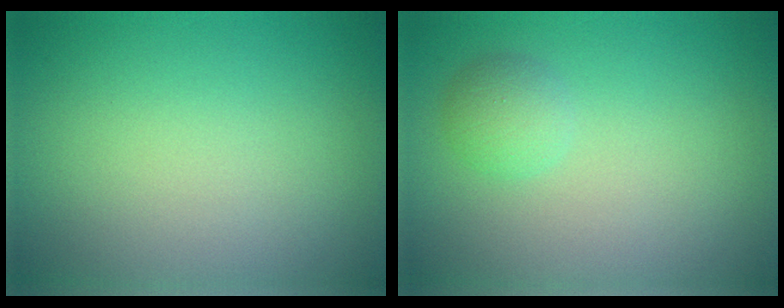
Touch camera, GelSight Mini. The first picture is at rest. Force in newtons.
{"total": 1.7, "press": 1.7, "slide": 0.1}